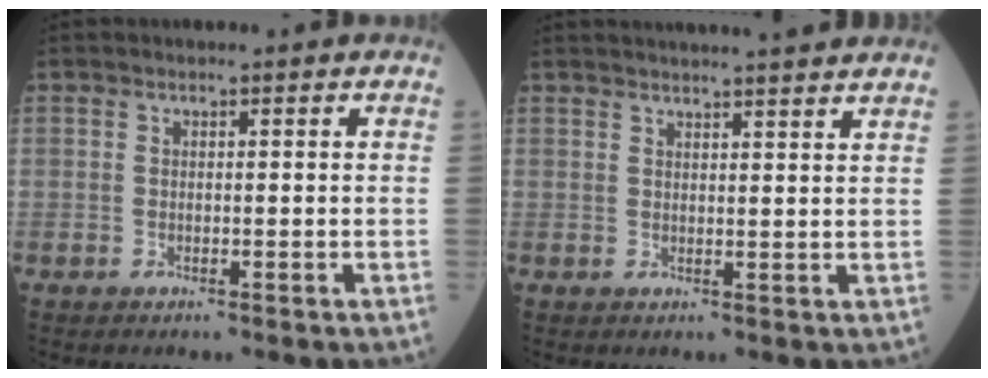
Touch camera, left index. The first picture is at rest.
{"total": 10.7, "force": [9.8, -0.2, 4.3], "torque": [-0.063, 0.017, 0.113]}